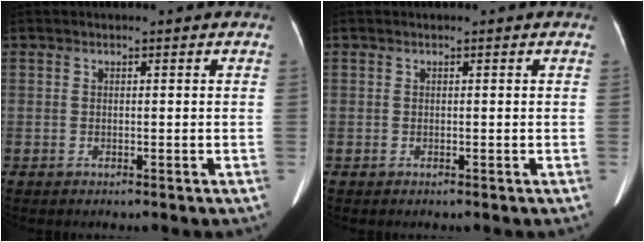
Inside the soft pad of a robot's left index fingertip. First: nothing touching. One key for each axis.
{"total": 0.0}